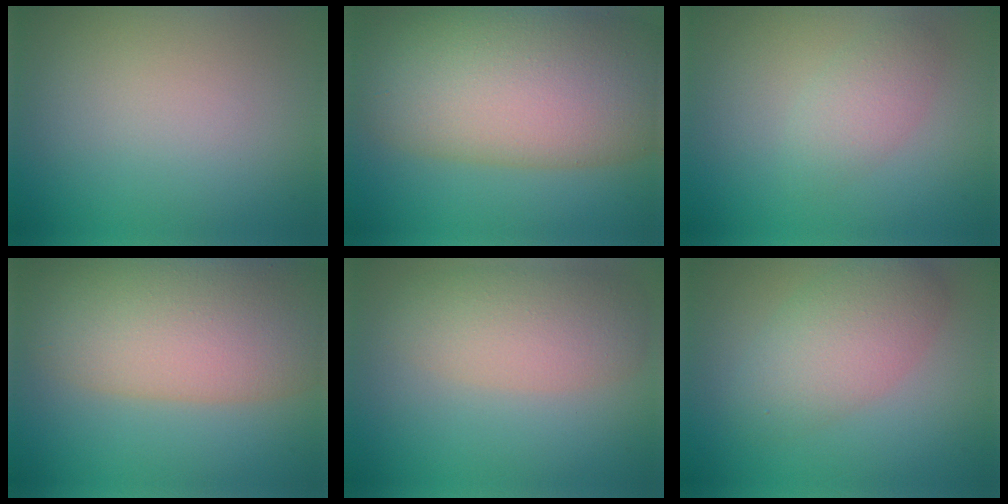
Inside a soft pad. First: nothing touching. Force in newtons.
{"total": 13.6, "press": 13.6, "slide": 0.4}
{"total": 2.1, "press": 2.1, "slide": 0.1}
{"total": 10.4, "press": 10.4, "slide": 0.8}
{"total": 4.5, "press": 4.5, "slide": 0.2}
{"total": 4.5, "press": 4.5, "slide": 0.1}